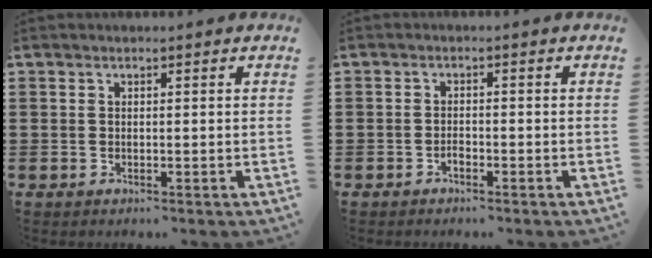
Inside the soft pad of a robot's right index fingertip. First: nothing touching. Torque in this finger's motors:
{"motor_torque": [2.14, 0.00, 0.06, -0.01]}